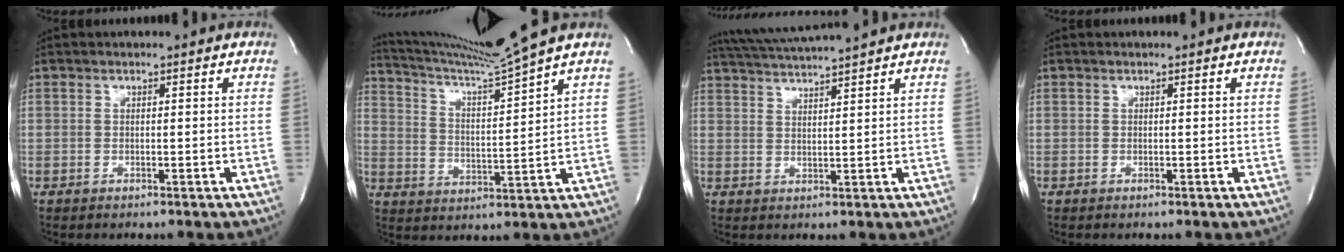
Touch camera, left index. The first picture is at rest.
{"total": 12.4, "force": [10.9, -3.4, 4.7], "torque": [-0.092, -0.029, 0.192]}
{"total": 8.9, "force": [8.2, -1.3, 3.3], "torque": [-0.066, 0.017, 0.133]}
{"total": 0.0}